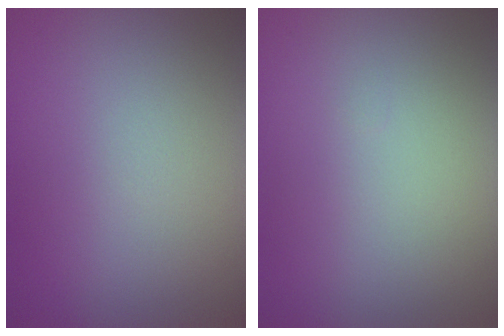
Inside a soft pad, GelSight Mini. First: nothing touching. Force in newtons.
{"total": 0.0}